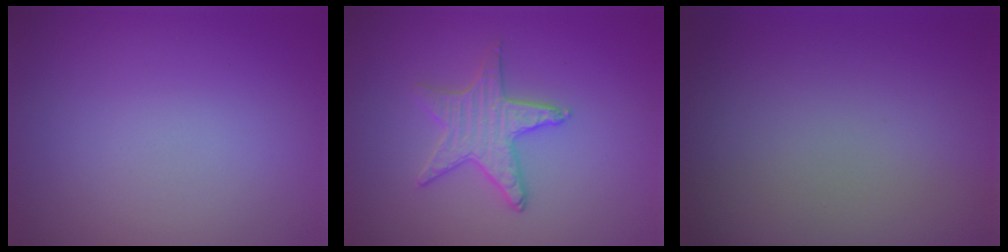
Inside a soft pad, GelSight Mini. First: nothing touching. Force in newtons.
{"total": 2.4, "press": 2.4, "slide": 0.2}
{"total": 0.0}